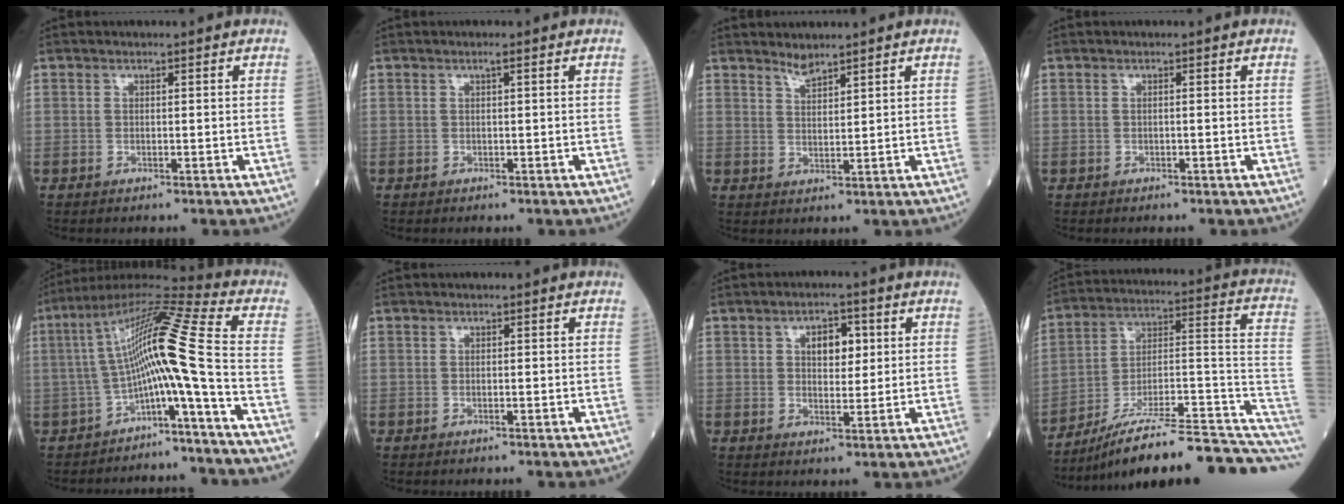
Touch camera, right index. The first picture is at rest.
{"total": 0.5, "force": [0.2, -0.1, 0.5], "torque": [-0.010, 0.001, 0.004]}
{"total": 2.3, "force": [2.2, 0.1, 0.7], "torque": [-0.013, -0.003, 0.043]}
{"total": 0.0}
{"total": 13.3, "force": [-2.9, -1.2, 13.0], "torque": [-0.228, 0.039, -0.058]}
{"total": 0.0}
{"total": 4.7, "force": [1.5, 2.5, 3.7], "torque": [-0.055, 0.008, 0.023]}
{"total": 21.6, "force": [-15.4, 3.4, 14.8], "torque": [-0.154, 0.046, -0.233]}